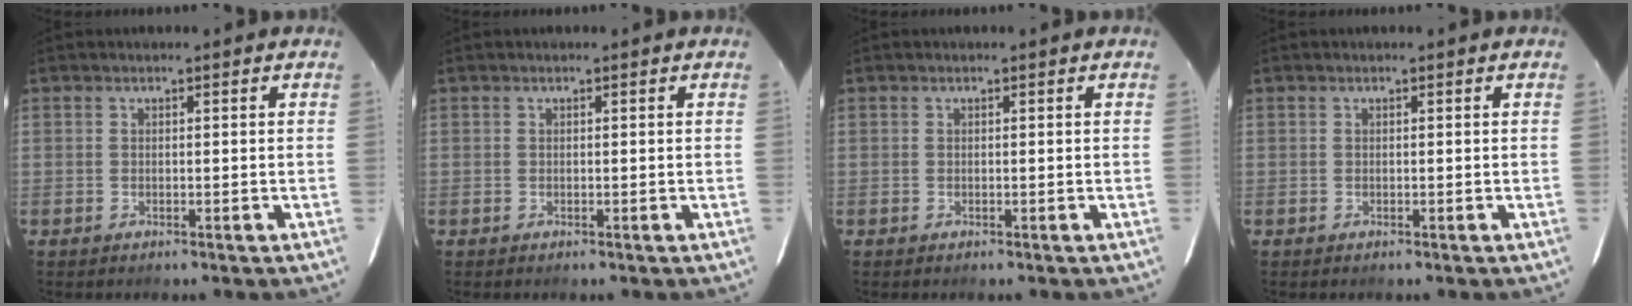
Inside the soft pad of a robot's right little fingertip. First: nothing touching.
{"total": 0.0}
{"total": 0.0}
{"total": 0.0}